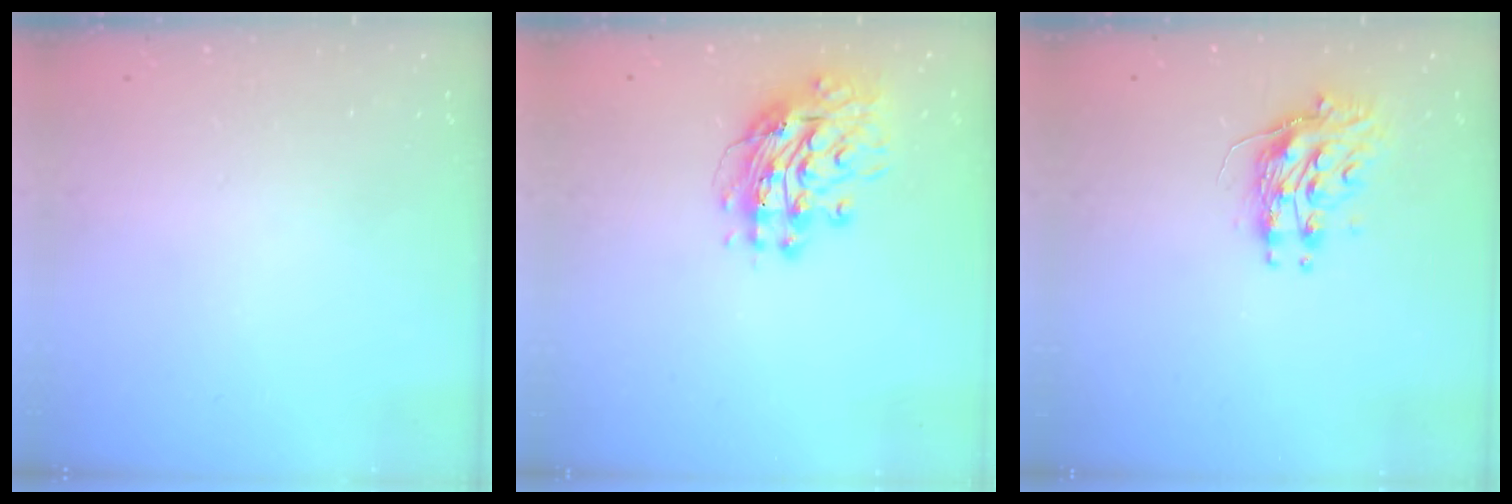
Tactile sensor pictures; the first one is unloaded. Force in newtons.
{"total": 13.4, "press": 13.3, "slide": 1.3}
{"total": 9.3, "press": 9.3, "slide": 0.5}